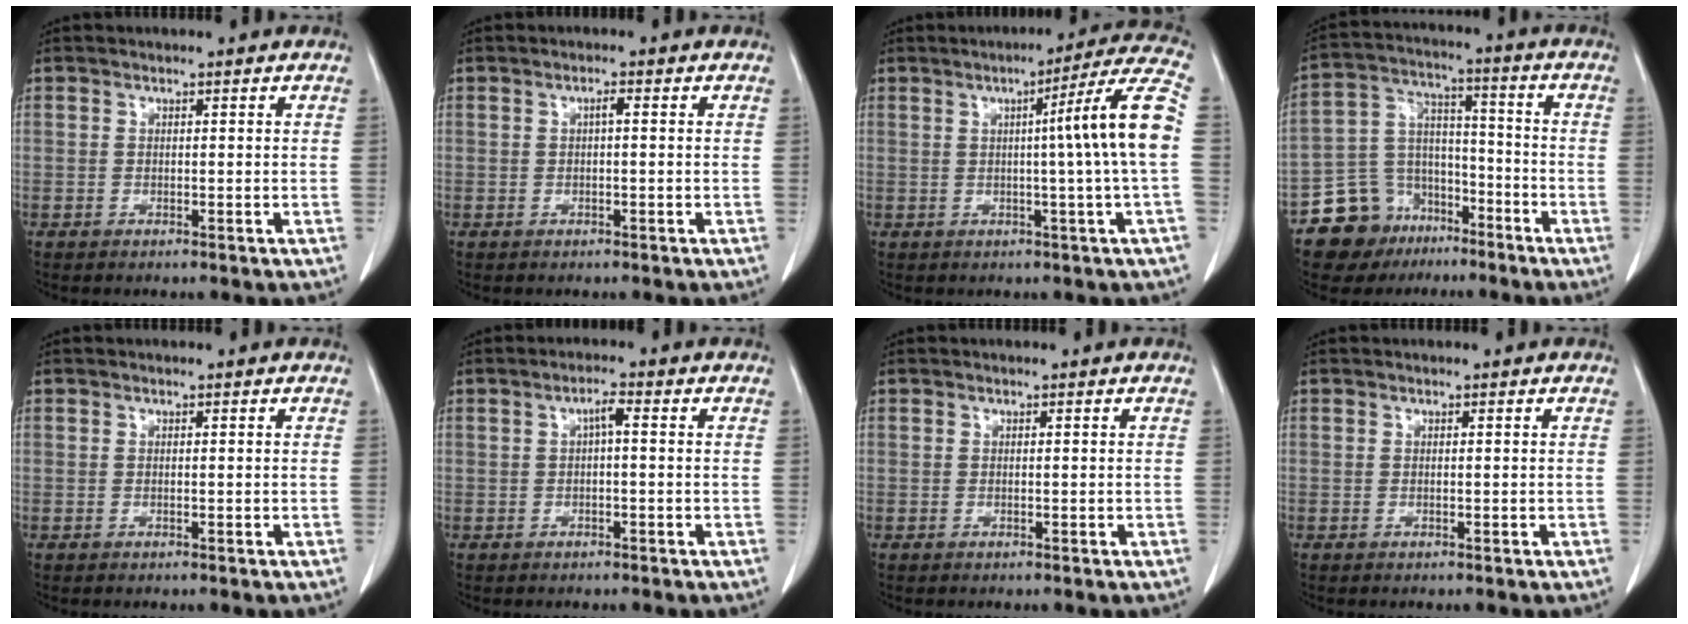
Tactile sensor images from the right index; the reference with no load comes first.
{"total": 1.4, "force": [0.2, 0.4, 1.3], "torque": [-0.025, 0.003, 0.005]}
{"total": 12.2, "force": [0.5, -2.1, 12.0], "torque": [-0.160, 0.008, 0.004]}
{"total": 12.6, "force": [-8.2, 9.2, 2.6], "torque": [-0.052, 0.068, -0.135]}
{"total": 0.0}
{"total": 2.1, "force": [0.3, 0.6, 1.9], "torque": [-0.037, 0.005, 0.007]}
{"total": 0.0}
{"total": 0.0}